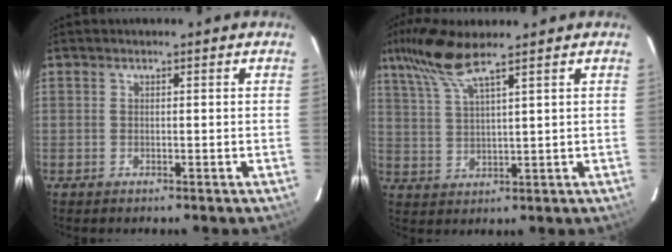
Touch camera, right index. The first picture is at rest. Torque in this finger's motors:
{"motor_torque": [0.10, 0.24, 0.17, 0.12]}